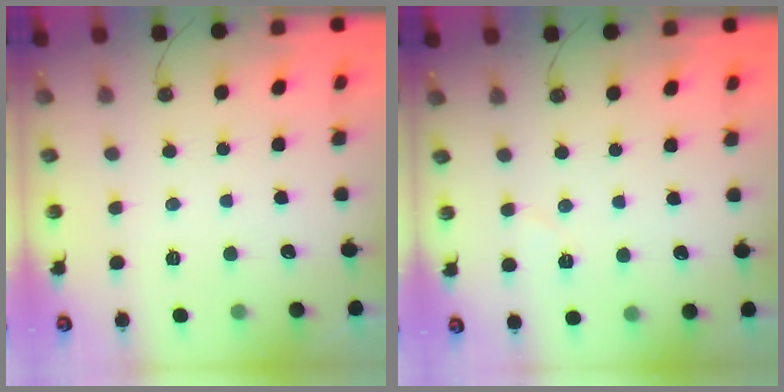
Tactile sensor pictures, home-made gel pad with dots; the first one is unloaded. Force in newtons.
{"total": 5.3, "press": 4.4, "slide": 2.8}